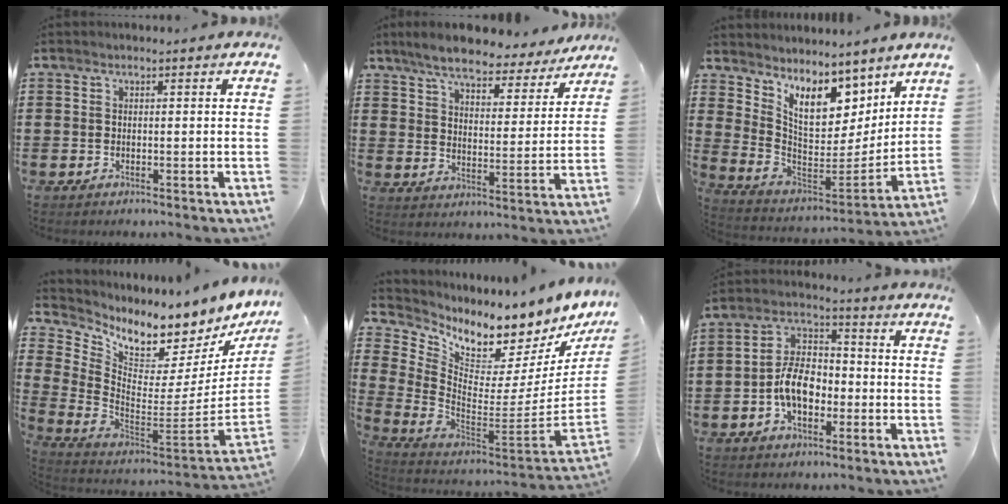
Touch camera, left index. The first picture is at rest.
{"total": 7.7, "force": [7.0, 1.2, 3.0], "torque": [-0.082, -0.036, 0.122]}
{"total": 9.5, "force": [6.9, 4.3, 4.9], "torque": [-0.121, -0.045, 0.128]}
{"total": 5.4, "force": [4.9, 1.7, 1.6], "torque": [-0.064, -0.062, 0.081]}
{"total": 5.7, "force": [5.3, 1.7, 1.1], "torque": [-0.059, -0.070, 0.088]}
{"total": 7.7, "force": [-2.3, 4.7, 5.7], "torque": [-0.119, 0.013, -0.046]}